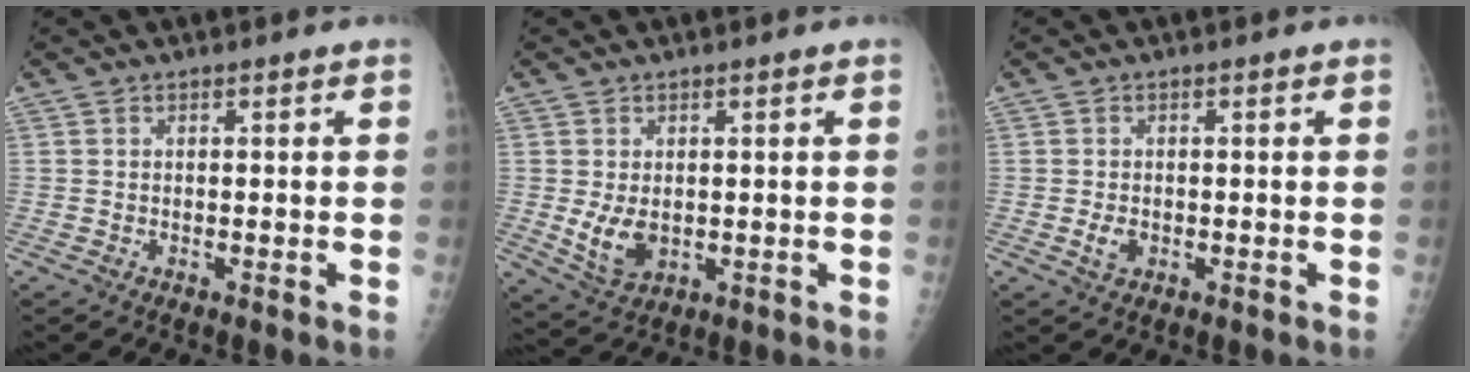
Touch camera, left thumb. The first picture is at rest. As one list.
[{"total": 5.6, "force": [-0.1, 3.8, 4.1], "torque": [-0.067, -0.012, 0.013]}, {"total": 2.2, "force": [-0.5, 1.5, 1.5], "torque": [-0.027, -0.001, -0.008]}]